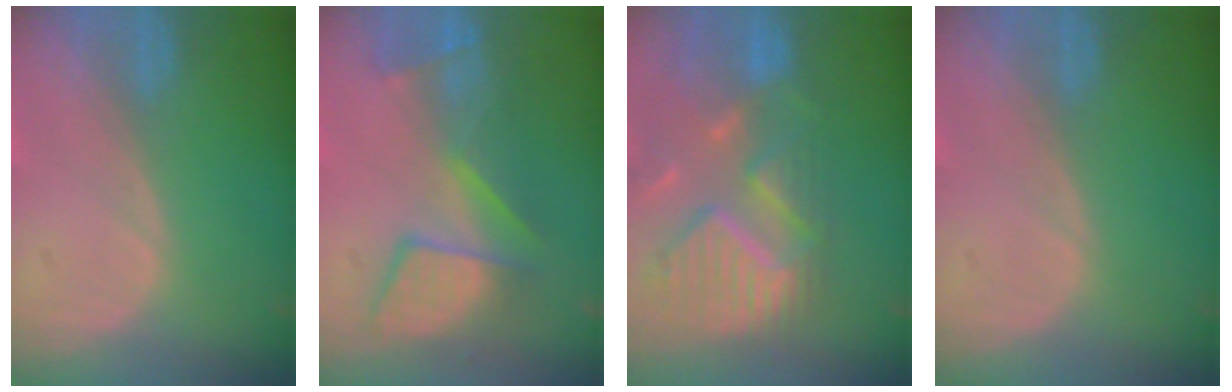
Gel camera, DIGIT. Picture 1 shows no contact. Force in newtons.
{"total": 9.1, "press": 9.0, "slide": 1.2}
{"total": 11.7, "press": 10.3, "slide": 5.6}
{"total": 0.0}